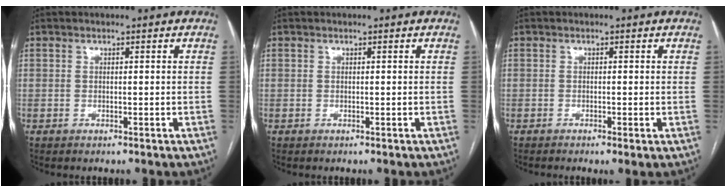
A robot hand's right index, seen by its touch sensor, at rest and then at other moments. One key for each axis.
{"total": 0.0}
{"total": 1.2, "fx": -0.6, "fy": 0.0, "fz": 1.1, "tx": -0.018, "ty": -0.003, "tz": -0.009}